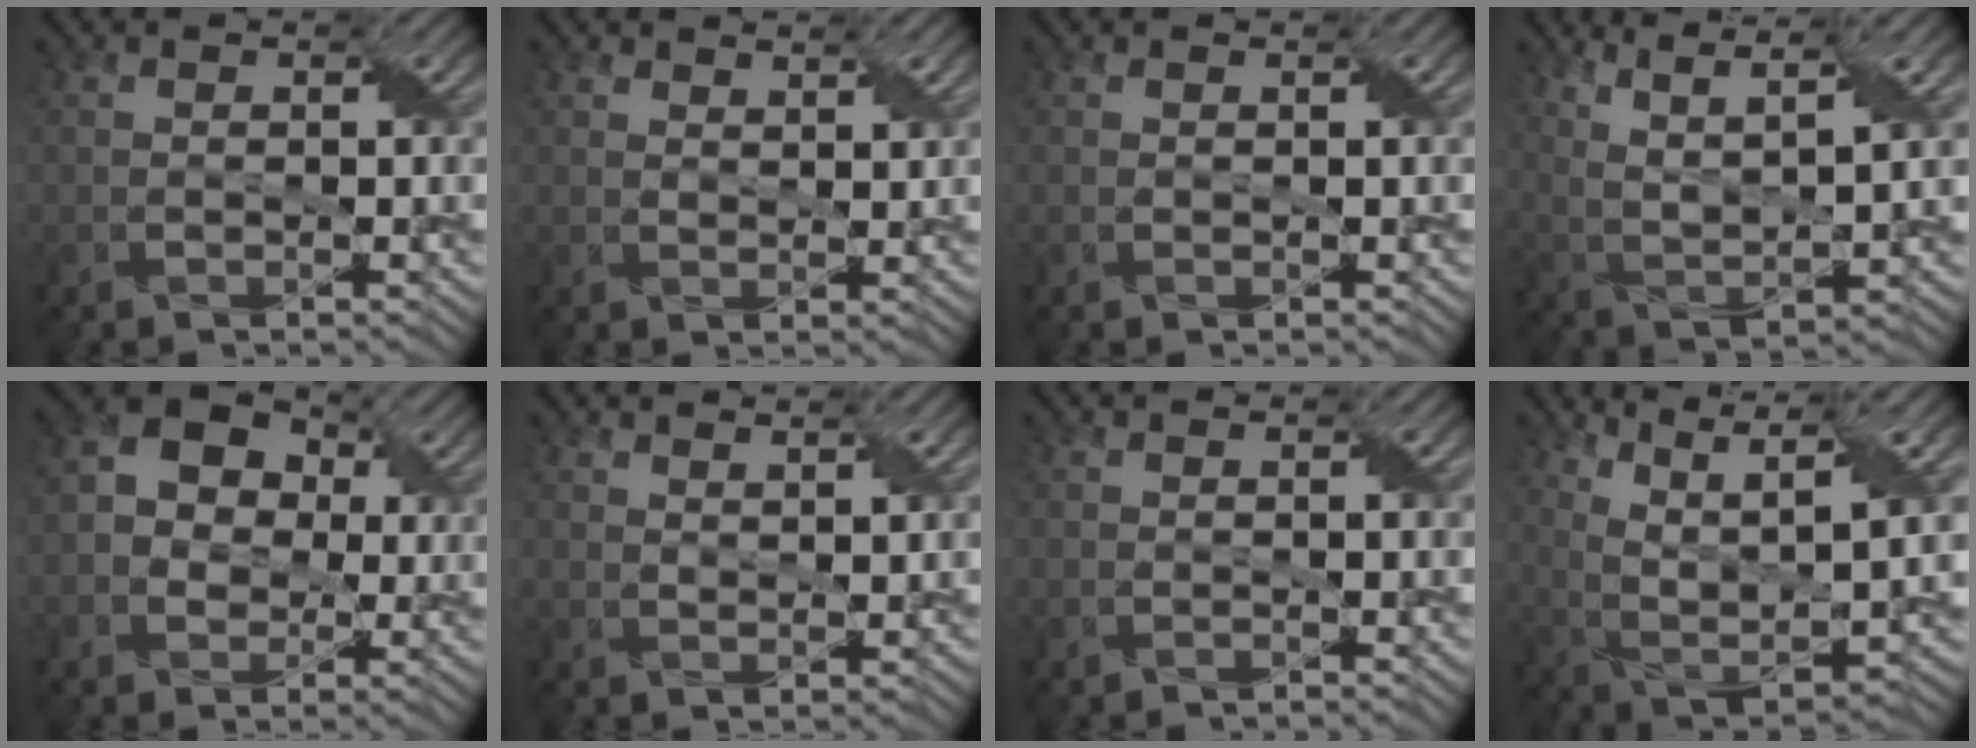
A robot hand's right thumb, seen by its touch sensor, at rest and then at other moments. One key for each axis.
{"total": 1.7, "fx": 1.5, "fy": 0.5, "fz": 0.6, "tx": -0.015, "ty": -0.001, "tz": 0.033}
{"total": 0.0}
{"total": 8.2, "fx": 5.4, "fy": 1.6, "fz": 5.9, "tx": -0.135, "ty": 0.003, "tz": 0.107}
{"total": 7.5, "fx": 1.0, "fy": 5.9, "fz": 4.5, "tx": -0.104, "ty": 0.009, "tz": 0.008}
{"total": 1.6, "fx": 1.4, "fy": 0.2, "fz": 0.7, "tx": -0.017, "ty": -0.001, "tz": 0.030}
{"total": 0.0}
{"total": 11.1, "fx": 5.7, "fy": 3.1, "fz": 8.9, "tx": -0.200, "ty": 0.005, "tz": 0.114}